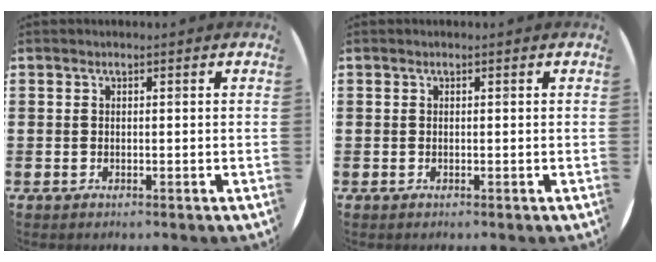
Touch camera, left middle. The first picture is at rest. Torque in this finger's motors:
{"motor_torque": [-0.13, -0.05, 0.00, 0.01]}